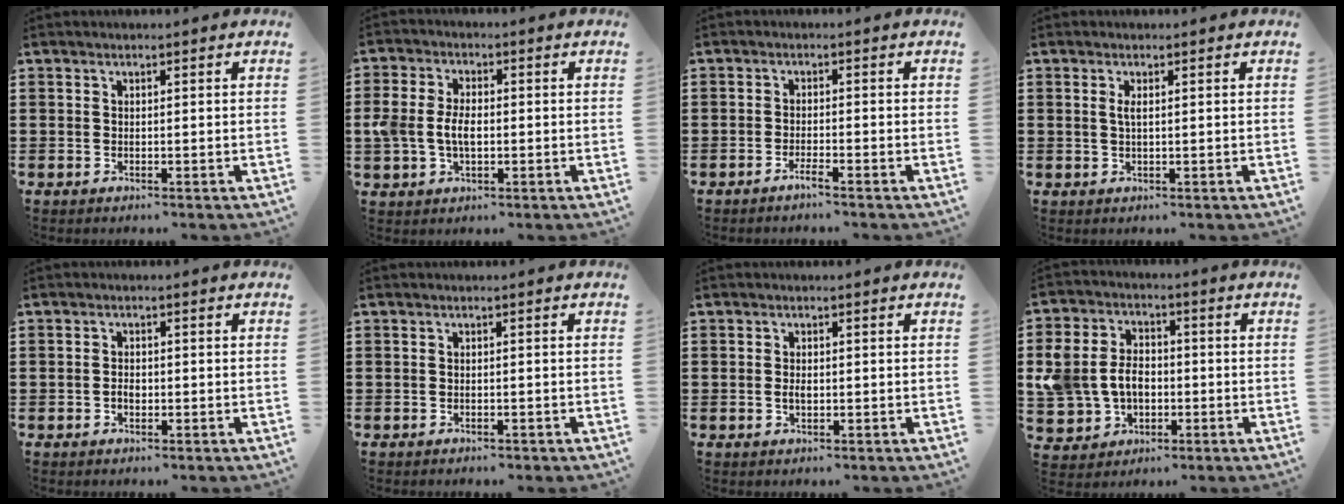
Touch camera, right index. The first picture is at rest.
{"total": 5.2, "force": [-0.6, 3.1, 4.2], "torque": [-0.108, -0.002, -0.019]}
{"total": 1.6, "force": [-1.3, -0.1, 0.9], "torque": [-0.016, -0.003, -0.023]}
{"total": 1.4, "force": [0.3, 0.2, 1.3], "torque": [-0.026, 0.002, 0.003]}
{"total": 1.4, "force": [-0.5, 0.8, 1.0], "torque": [-0.020, 0.001, -0.010]}
{"total": 0.8, "force": [-0.7, 0.2, 0.3], "torque": [-0.008, -0.002, -0.014]}
{"total": 1.4, "force": [-0.3, 0.7, 1.1], "torque": [-0.022, 0.003, -0.006]}
{"total": 7.5, "force": [-0.8, 6.2, 4.3], "torque": [-0.126, 0.010, -0.019]}